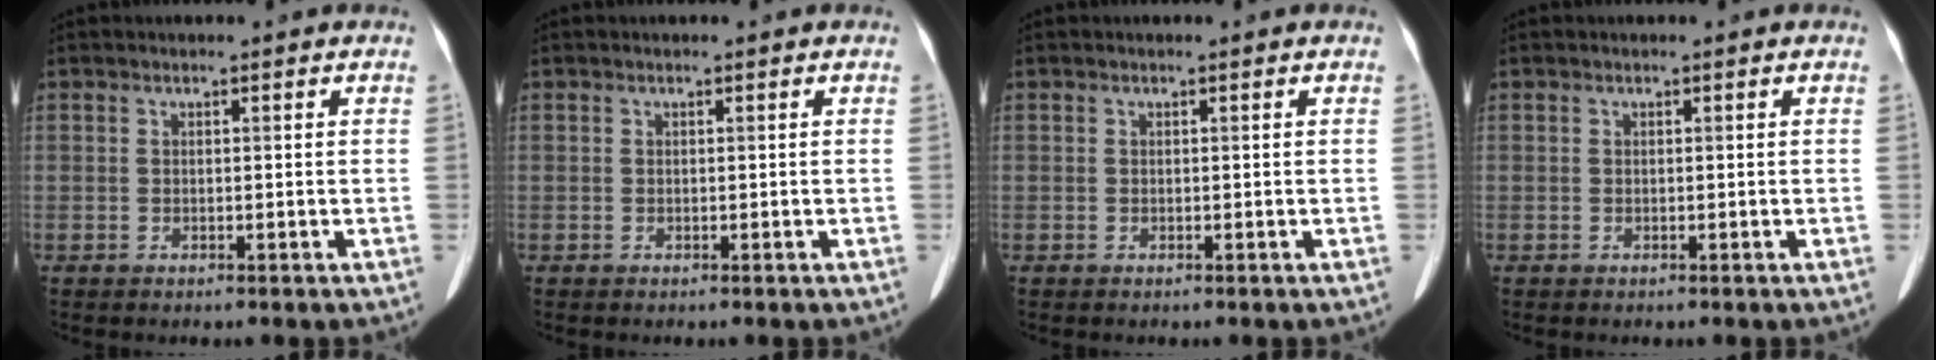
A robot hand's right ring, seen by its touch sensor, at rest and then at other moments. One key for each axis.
{"total": 0.0}
{"total": 0.0}
{"total": 0.0}